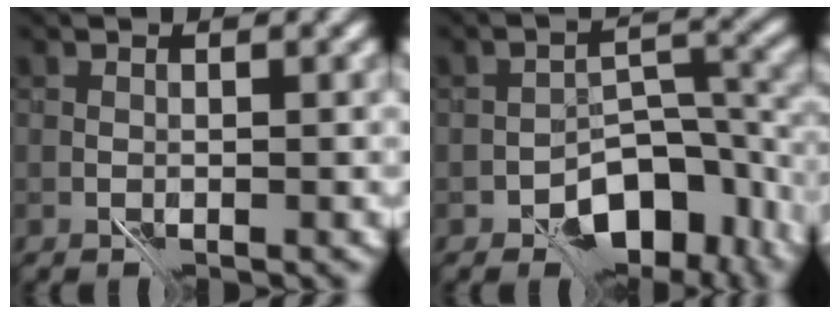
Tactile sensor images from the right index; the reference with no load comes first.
{"total": 9.3, "force": [-5.4, 5.0, 5.7], "torque": [-0.059, -0.007, -0.087]}